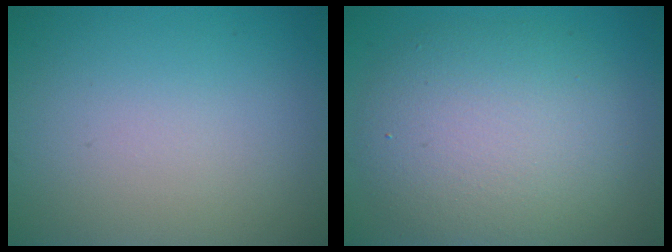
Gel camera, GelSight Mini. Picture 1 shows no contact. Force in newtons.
{"total": 7.3, "press": 7.3, "slide": 0.6}